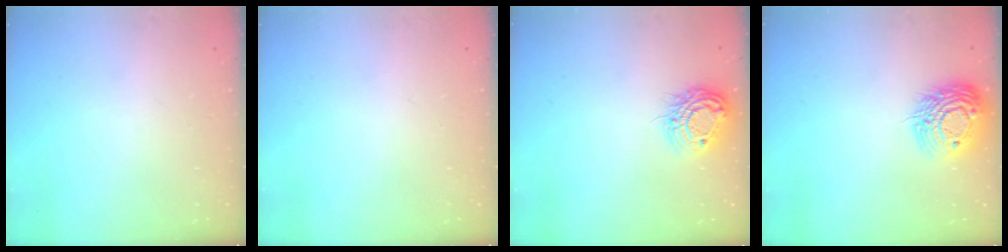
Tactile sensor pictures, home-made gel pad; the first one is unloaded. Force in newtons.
{"total": 0.0}
{"total": 12.2, "press": 12.2, "slide": 0.9}
{"total": 15.3, "press": 15.3, "slide": 1.2}